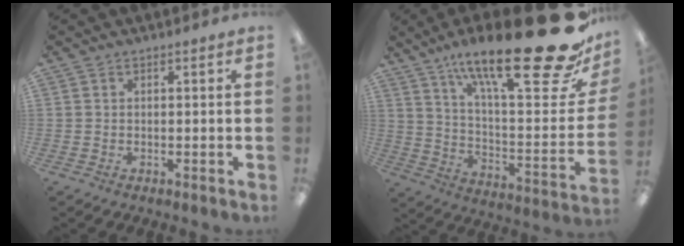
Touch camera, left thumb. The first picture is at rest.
{"total": 28.7, "force": [17.7, 6.1, 21.8], "torque": [-0.311, -0.126, 0.283]}